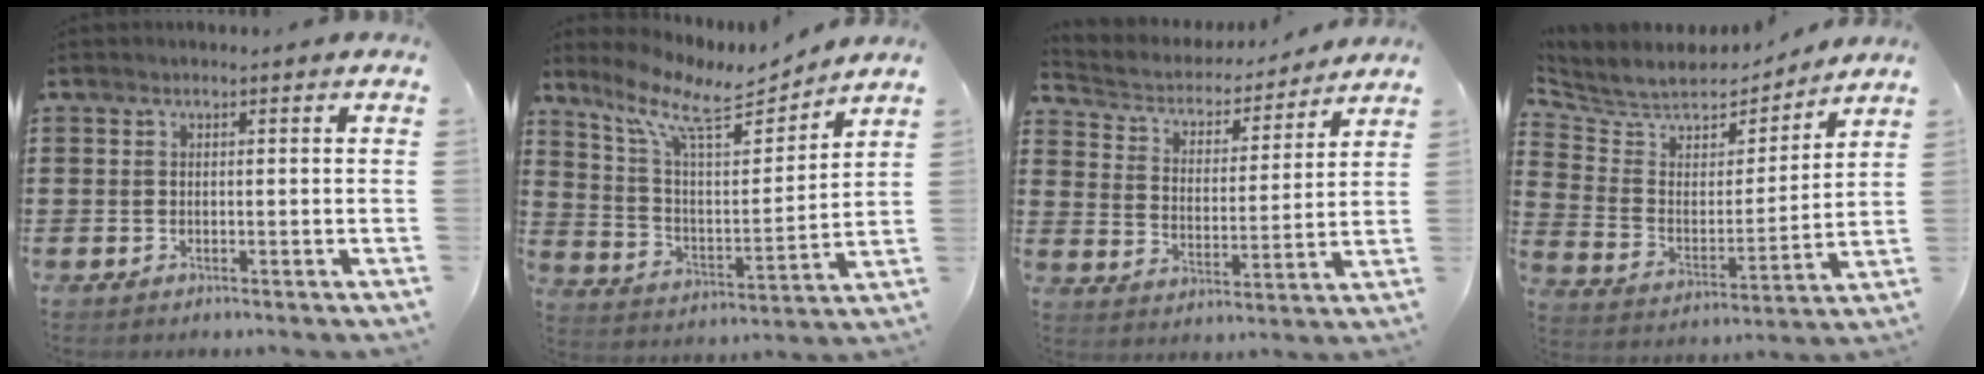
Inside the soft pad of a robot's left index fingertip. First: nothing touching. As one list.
[{"total": 10.3, "force": [8.2, 2.8, 5.5], "torque": [-0.141, -0.043, 0.143]}, {"total": 3.8, "force": [3.4, 1.3, 0.8], "torque": [-0.040, -0.027, 0.051]}, {"total": 6.2, "force": [5.9, 2.0, 0.9], "torque": [-0.059, -0.048, 0.097]}]